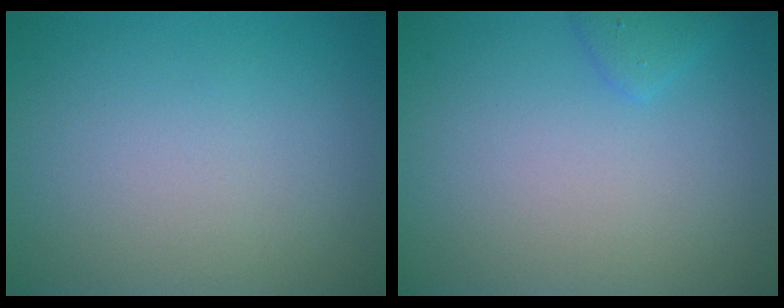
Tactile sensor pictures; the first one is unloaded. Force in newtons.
{"total": 1.2, "press": 1.2, "slide": 0.1}